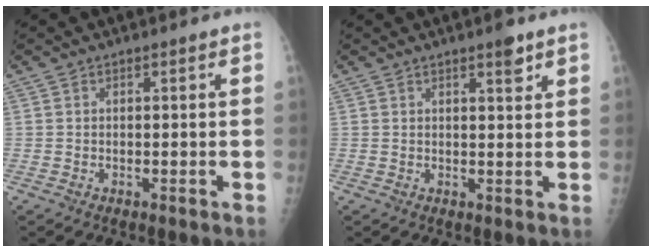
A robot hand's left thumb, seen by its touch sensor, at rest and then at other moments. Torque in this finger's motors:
{"motor_torque": [0.84, -0.05, 0.48, -0.12, 0.08]}